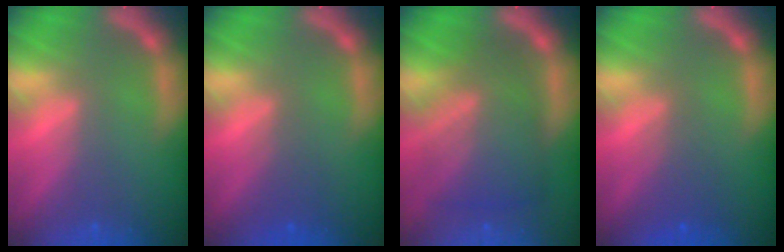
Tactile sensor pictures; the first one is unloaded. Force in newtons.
{"total": 2.0}
{"total": 8.7}
{"total": 2.5}